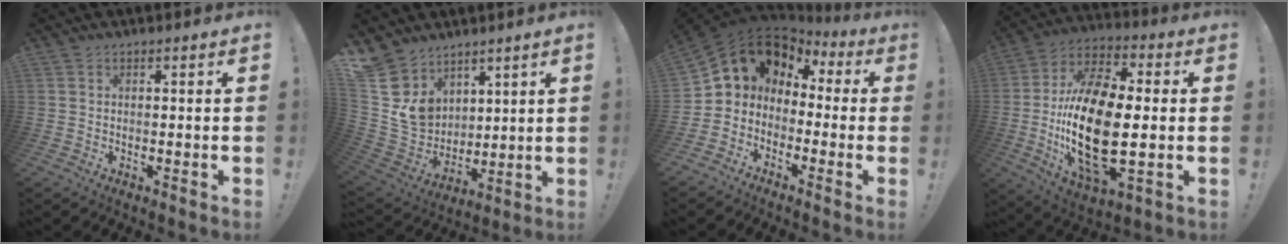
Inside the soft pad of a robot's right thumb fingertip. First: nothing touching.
{"total": 11.8, "force": [5.6, 10.1, 2.6], "torque": [-0.047, -0.056, 0.120]}
{"total": 6.8, "force": [1.2, 6.4, 2.2], "torque": [-0.041, -0.017, 0.025]}
{"total": 25.2, "force": [-1.8, 12.6, 21.7], "torque": [-0.438, -0.002, -0.031]}